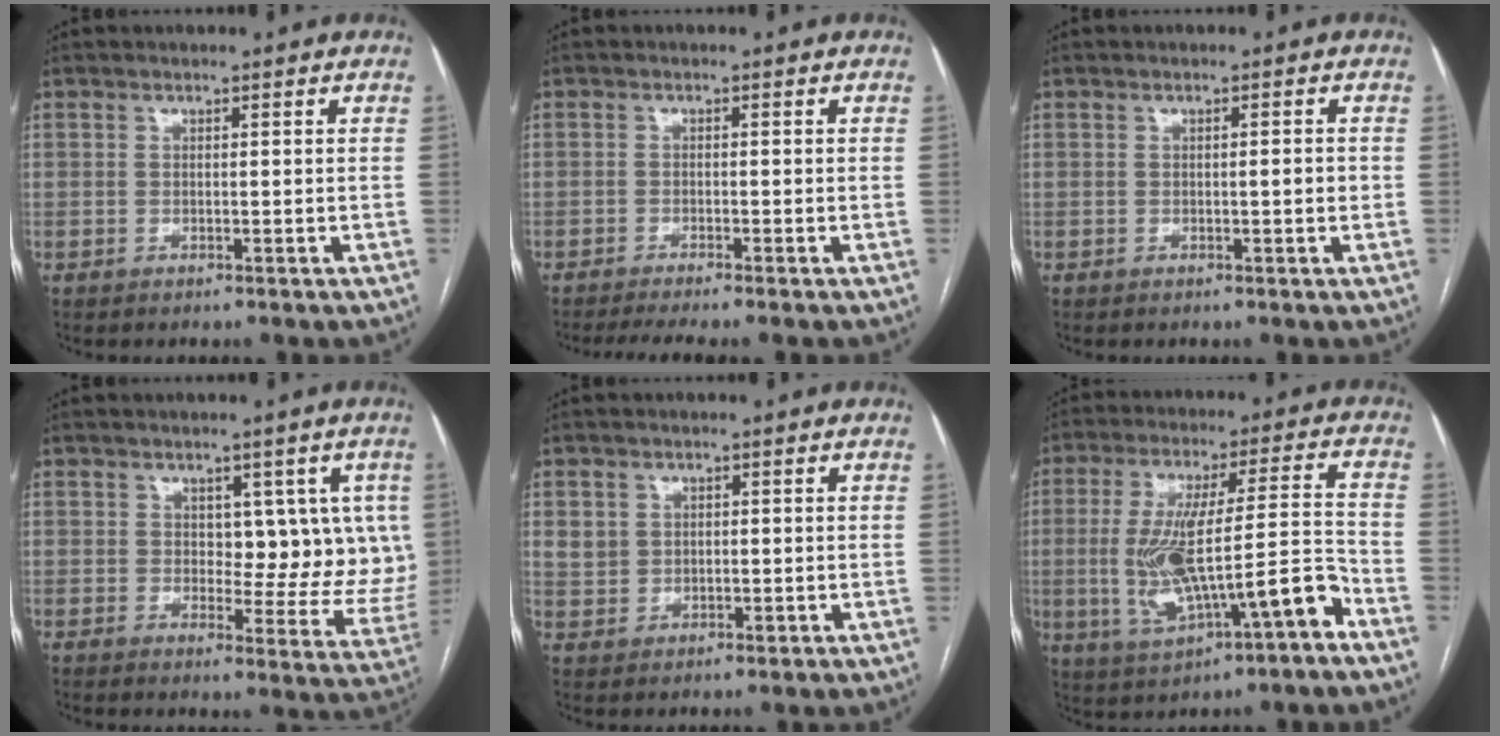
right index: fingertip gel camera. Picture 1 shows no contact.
{"total": 4.3, "force": [-3.6, -0.6, 2.3], "torque": [-0.033, -0.009, -0.059]}
{"total": 1.4, "force": [-0.2, 0.2, 1.4], "torque": [-0.021, 0.001, -0.003]}
{"total": 9.3, "force": [2.5, 5.2, 7.3], "torque": [-0.063, 0.004, 0.038]}
{"total": 3.8, "force": [1.0, 3.4, 1.2], "torque": [-0.021, 0.012, 0.026]}
{"total": 15.1, "force": [-4.7, 2.4, 14.2], "torque": [-0.259, 0.020, -0.064]}